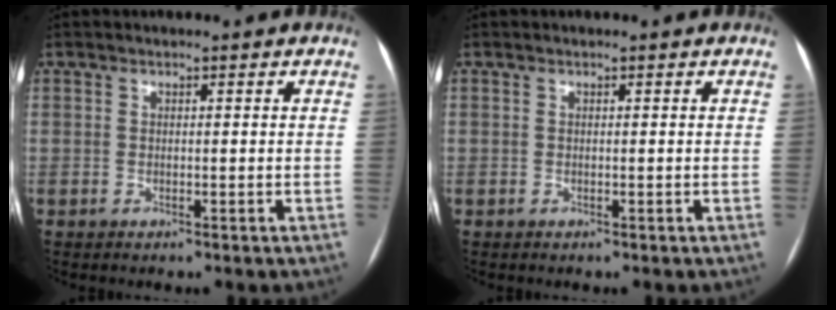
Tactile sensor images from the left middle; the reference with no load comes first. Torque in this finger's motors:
{"motor_torque": [0.00, 0.00, 0.00, 0.00]}